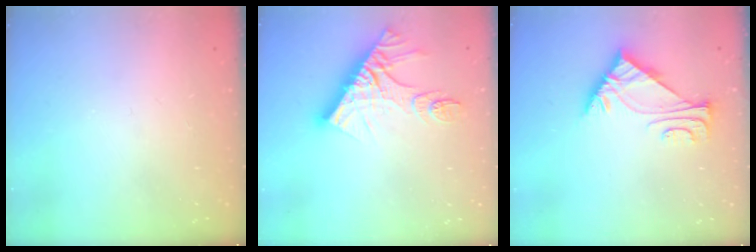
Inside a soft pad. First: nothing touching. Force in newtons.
{"total": 13.6, "press": 13.6, "slide": 1.1}
{"total": 5.7, "press": 5.6, "slide": 0.9}